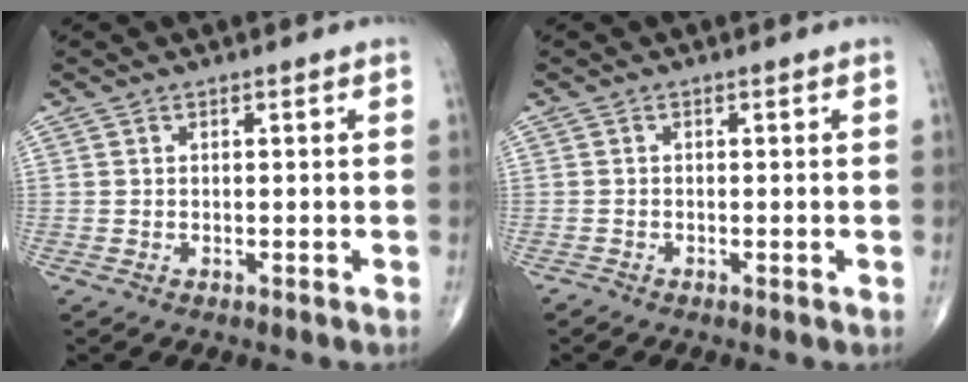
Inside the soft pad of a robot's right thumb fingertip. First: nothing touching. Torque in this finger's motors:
{"motor_torque": [0.32, 0.25, -0.07, -0.21, 0.04]}